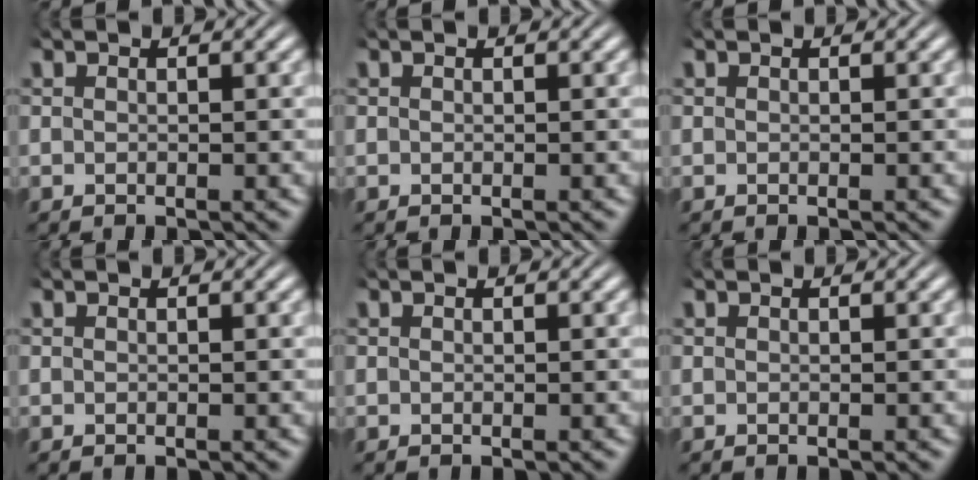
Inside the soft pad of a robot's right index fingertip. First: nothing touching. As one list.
[{"total": 0.0}, {"total": 0.0}, {"total": 0.0}, {"total": 0.0}, {"total": 0.0}]